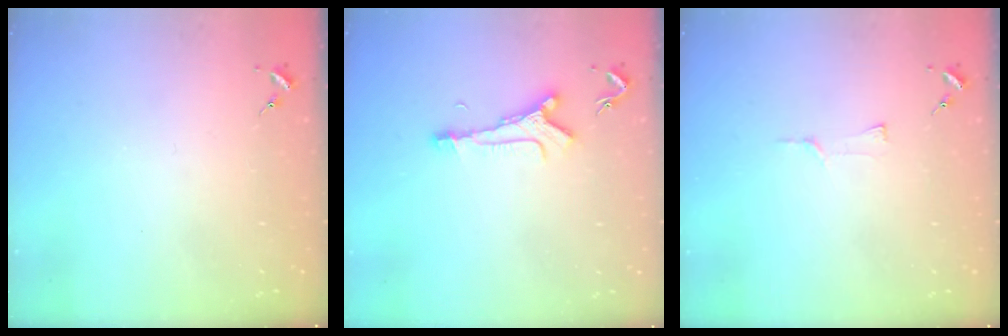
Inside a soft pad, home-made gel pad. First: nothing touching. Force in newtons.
{"total": 7.8, "press": 7.7, "slide": 0.6}
{"total": 4.1, "press": 4.1, "slide": 0.4}